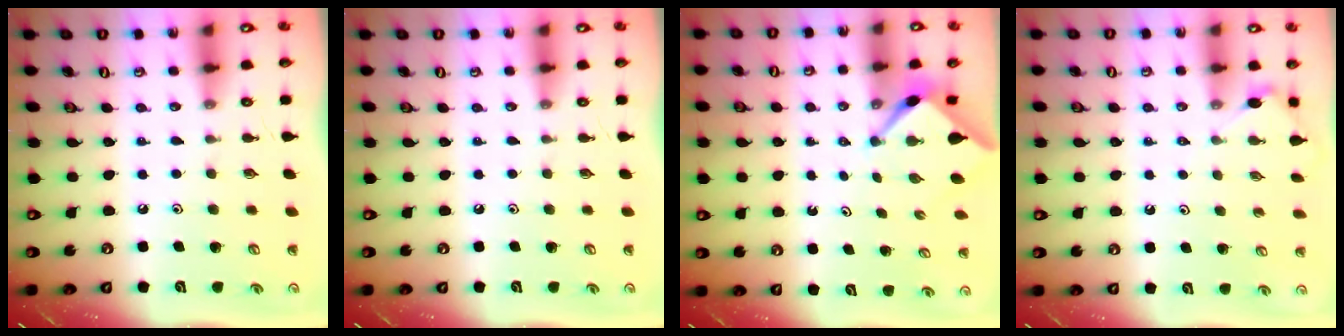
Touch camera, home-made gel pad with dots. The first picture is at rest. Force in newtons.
{"total": 0.0}
{"total": 2.4, "press": 2.4, "slide": 0.3}
{"total": 2.9, "press": 2.8, "slide": 0.5}